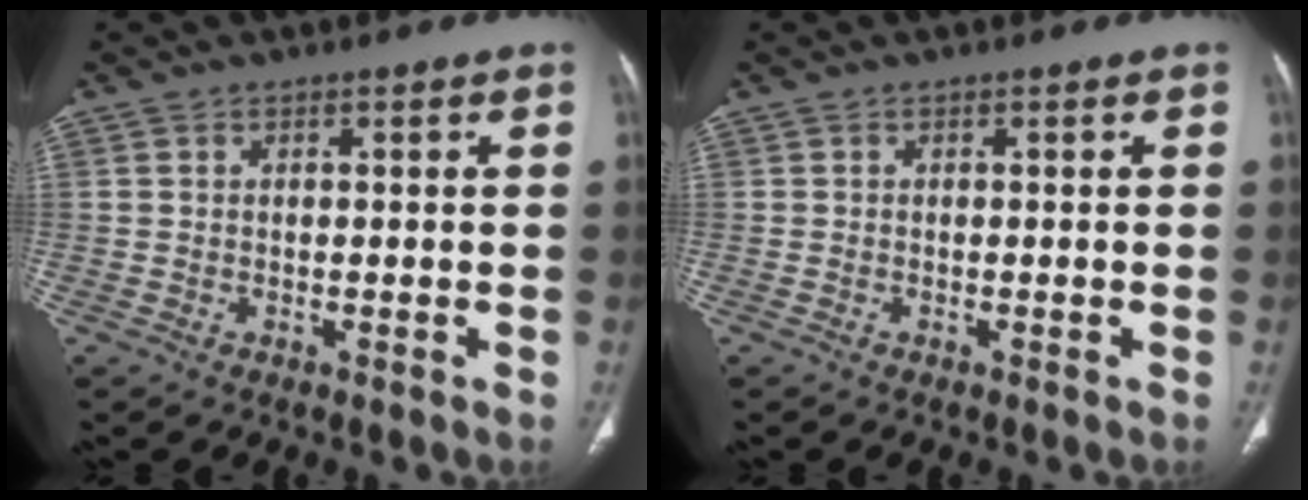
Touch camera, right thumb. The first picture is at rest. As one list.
[{"total": 0.0}]